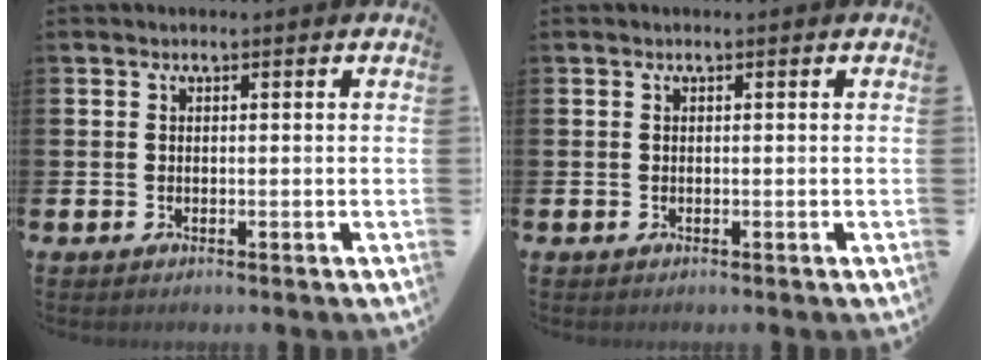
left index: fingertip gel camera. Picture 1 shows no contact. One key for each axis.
{"total": 0.0}